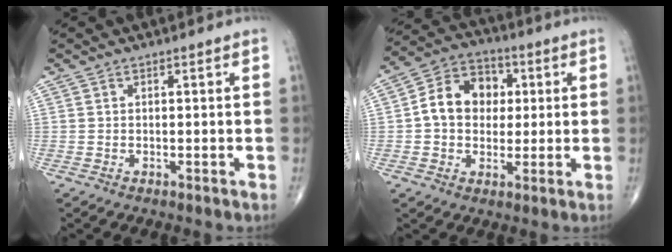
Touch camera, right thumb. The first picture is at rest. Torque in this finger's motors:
{"motor_torque": [1.31, 1.73, 1.14, 0.25, 0.09]}